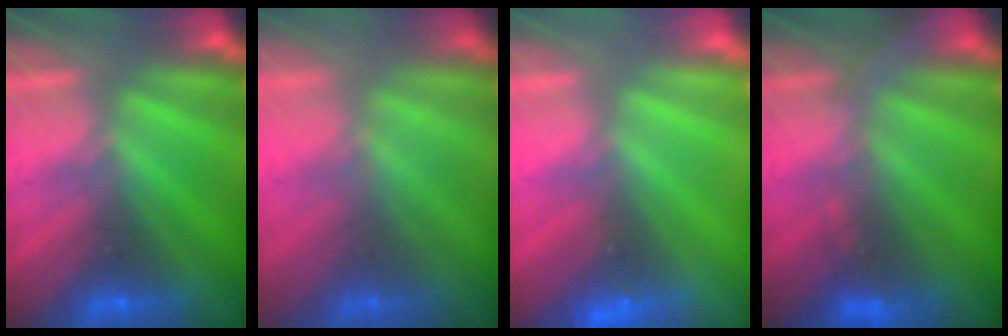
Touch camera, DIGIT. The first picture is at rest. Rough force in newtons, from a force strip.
{"total": 1.3}
{"total": 2.4}
{"total": 2.8}